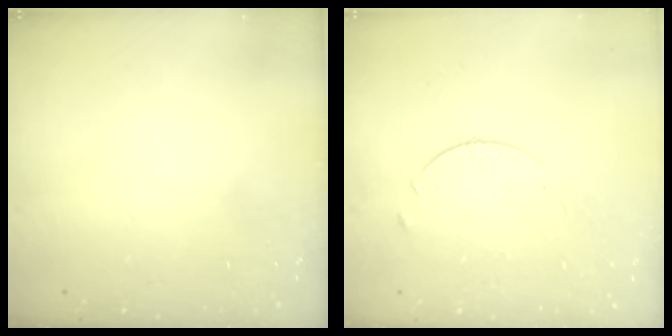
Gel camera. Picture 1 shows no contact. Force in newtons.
{"total": 2.6, "press": 2.5, "slide": 0.3}